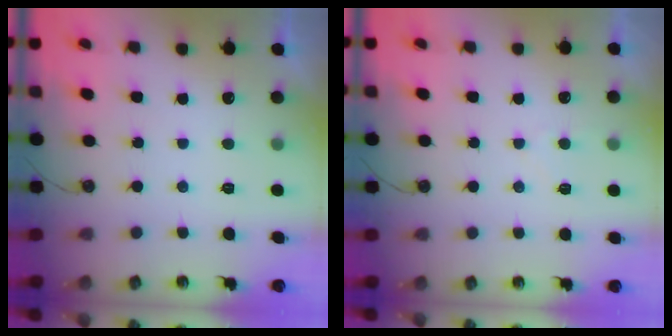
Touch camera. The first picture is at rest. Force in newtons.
{"total": 3.3, "press": 3.3, "slide": 0.4}